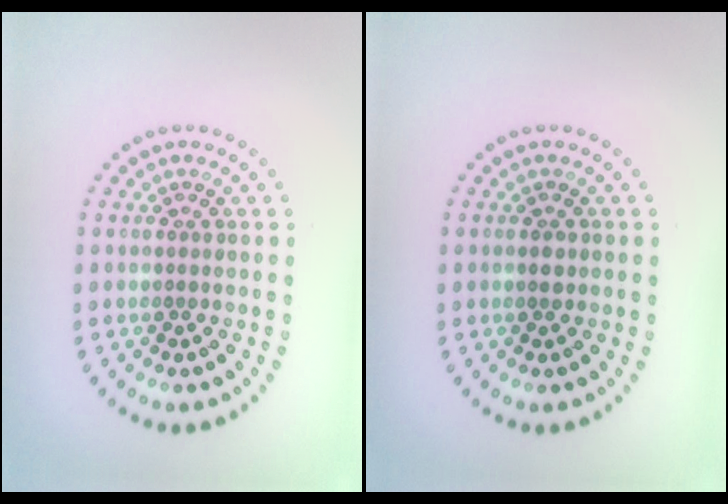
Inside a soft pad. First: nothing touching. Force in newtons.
{"total": 0.9, "press": 0.9, "slide": 0.1}